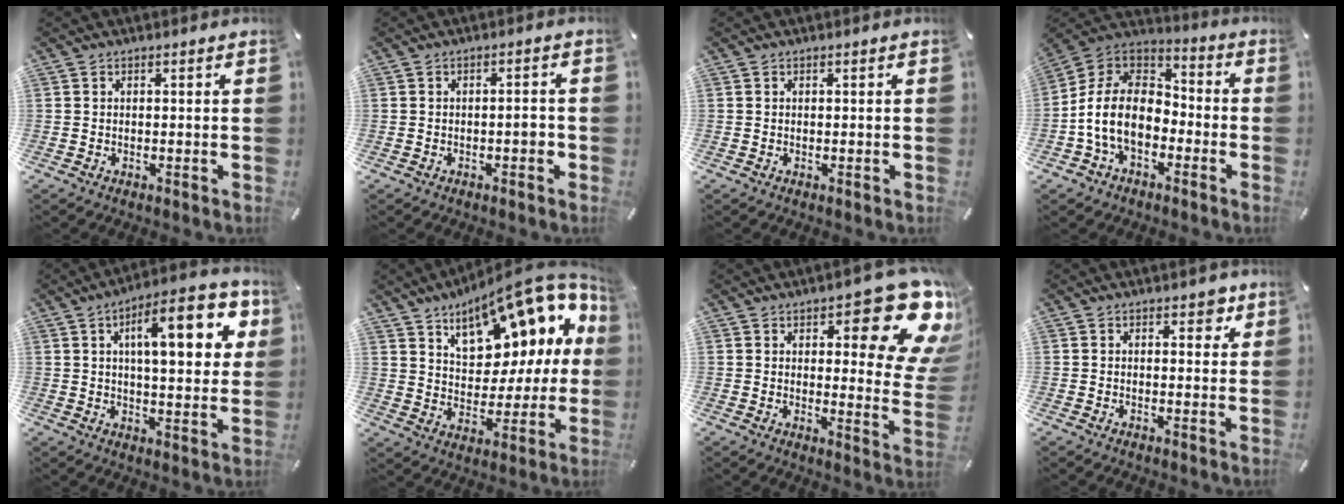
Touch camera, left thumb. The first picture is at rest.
{"total": 3.0, "force": [-1.0, 1.1, 2.6], "torque": [-0.044, 0.008, -0.018]}
{"total": 0.0}
{"total": 13.5, "force": [-4.6, 9.5, 8.4], "torque": [-0.194, 0.023, -0.091]}
{"total": 17.7, "force": [6.2, 6.3, 15.3], "torque": [-0.220, -0.012, 0.090]}
{"total": 19.1, "force": [11.7, 9.7, 11.6], "torque": [-0.172, -0.083, 0.195]}
{"total": 19.3, "force": [10.2, 7.4, 14.6], "torque": [-0.173, -0.081, 0.163]}
{"total": 3.3, "force": [1.6, 1.9, 2.2], "torque": [-0.016, -0.005, 0.019]}